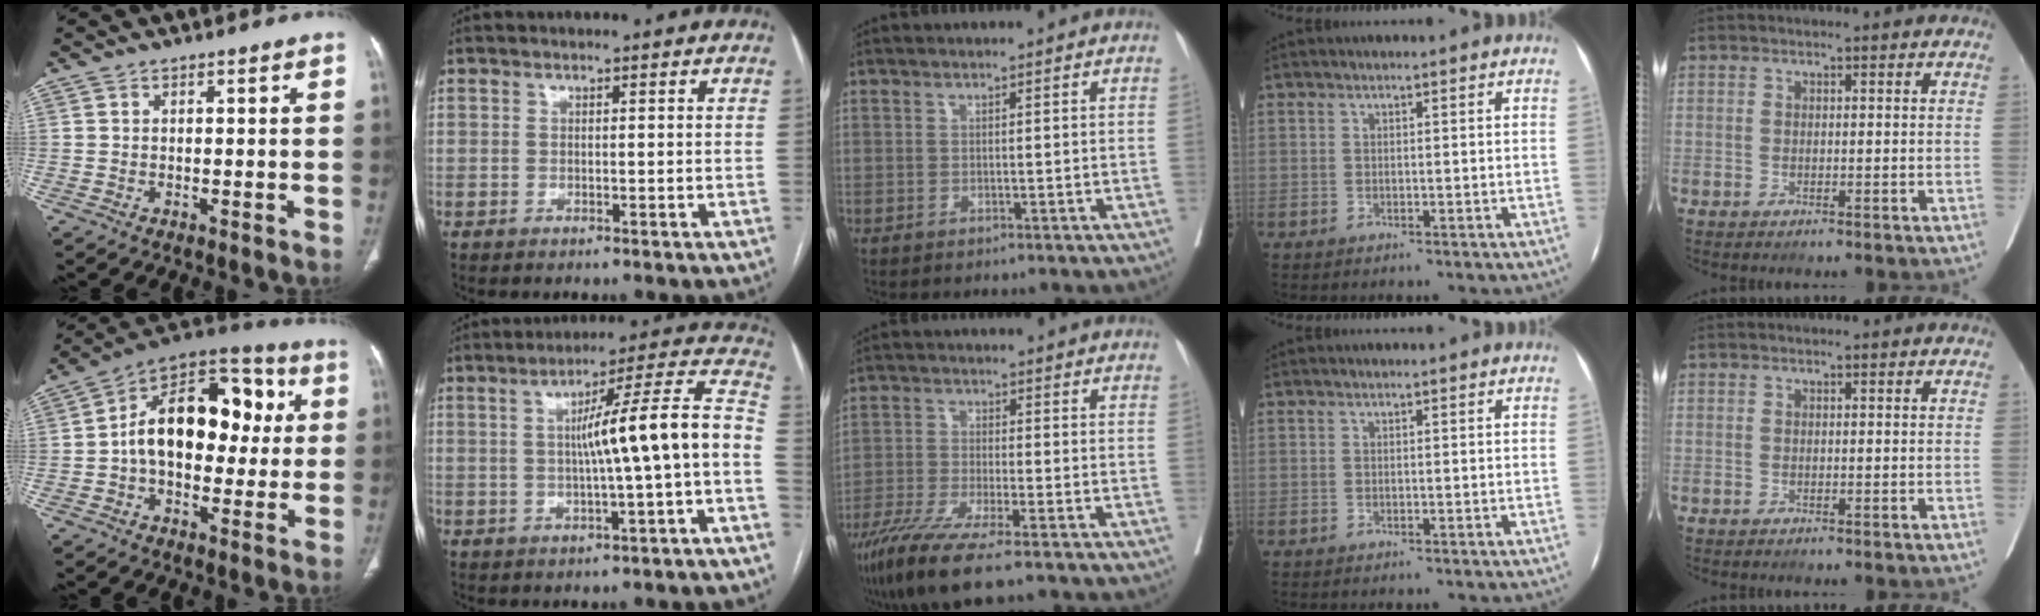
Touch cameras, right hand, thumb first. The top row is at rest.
{"thumb": {"total": 21.3, "force": [1.9, 13.5, 16.5], "torque": [-0.214, 0.039, 0.021]}, "index": {"total": 13.3, "force": [-1.1, -0.5, 13.2], "torque": [-0.184, 0.031, -0.018]}, "middle": {"total": 9.8, "force": [-7.0, 0.2, 6.9], "torque": [-0.119, -0.027, -0.122]}}